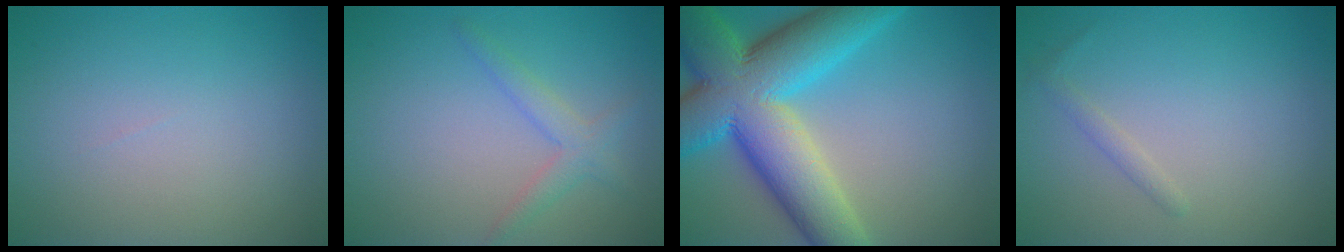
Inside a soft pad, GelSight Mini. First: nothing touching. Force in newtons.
{"total": 2.1, "press": 2.1, "slide": 0.1}
{"total": 14.1, "press": 14.1, "slide": 0.4}
{"total": 0.9, "press": 0.9, "slide": 0.1}